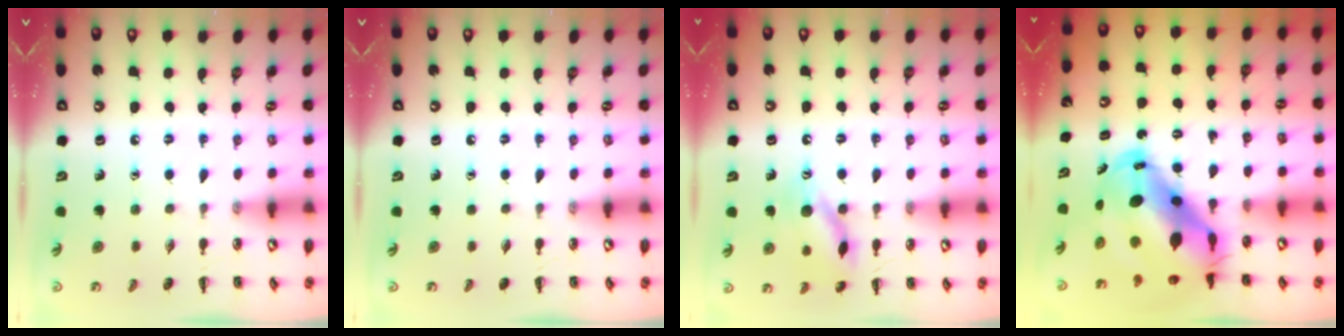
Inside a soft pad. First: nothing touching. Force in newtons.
{"total": 0.0}
{"total": 12.8, "press": 12.8, "slide": 1.2}
{"total": 16.2, "press": 15.7, "slide": 4.2}